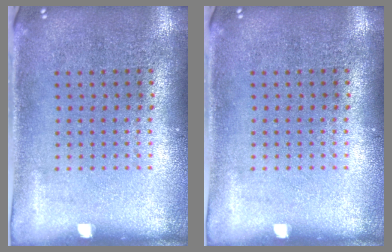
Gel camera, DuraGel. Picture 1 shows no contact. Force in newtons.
{"total": 0.0}